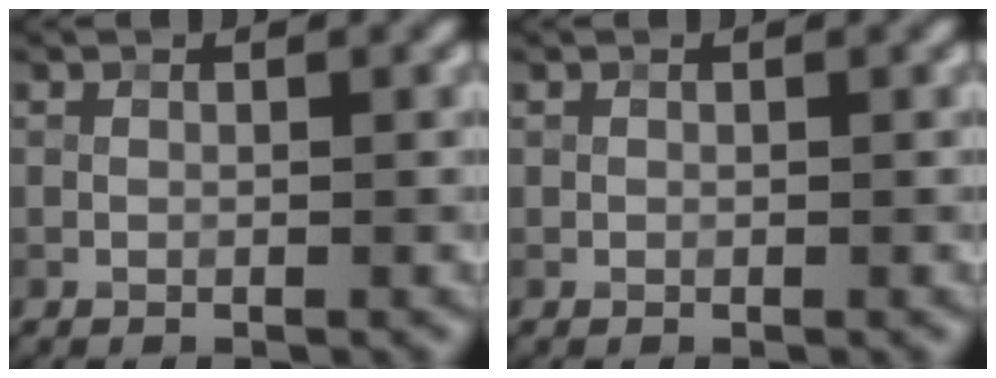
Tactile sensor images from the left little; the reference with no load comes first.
{"total": 0.0}